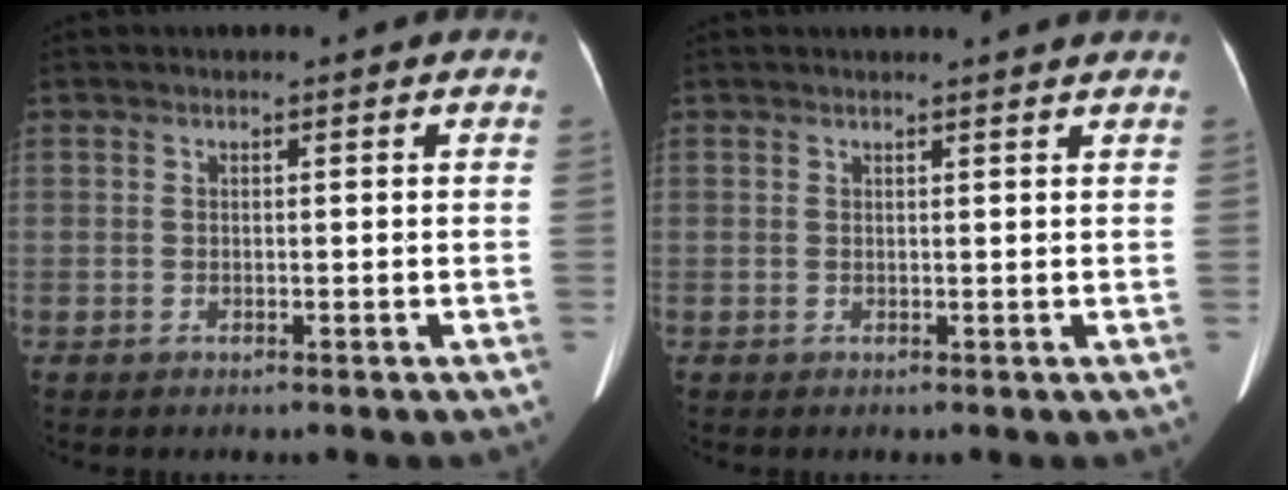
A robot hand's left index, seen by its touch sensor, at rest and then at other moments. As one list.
[{"total": 2.6, "force": [2.4, -0.5, 0.8], "torque": [-0.014, 0.002, 0.027]}]